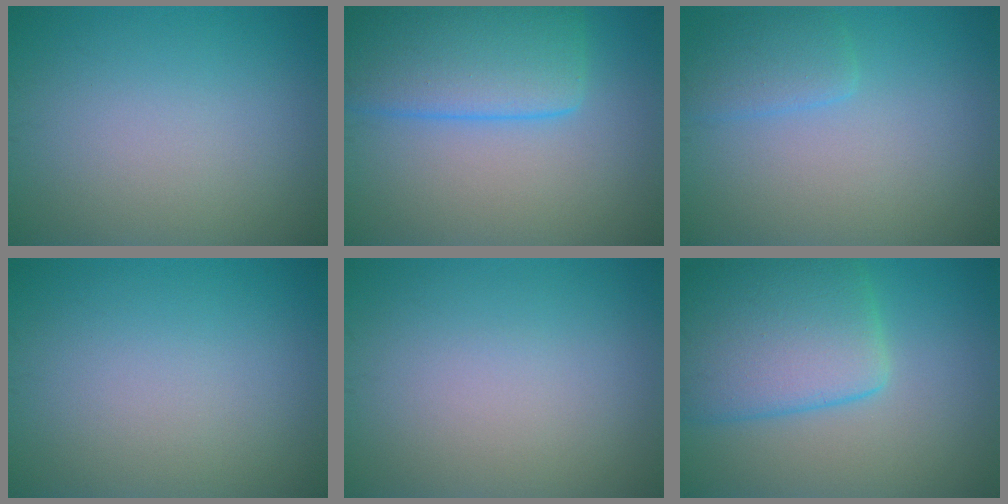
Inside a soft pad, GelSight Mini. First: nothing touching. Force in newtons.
{"total": 8.1, "press": 8.1, "slide": 0.3}
{"total": 2.4, "press": 2.3, "slide": 0.2}
{"total": 0.0}
{"total": 0.0}
{"total": 7.9, "press": 7.9, "slide": 0.3}